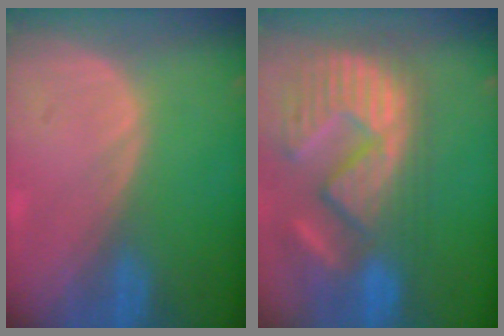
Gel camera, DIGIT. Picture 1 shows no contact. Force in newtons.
{"total": 14.5, "press": 12.4, "slide": 7.7}